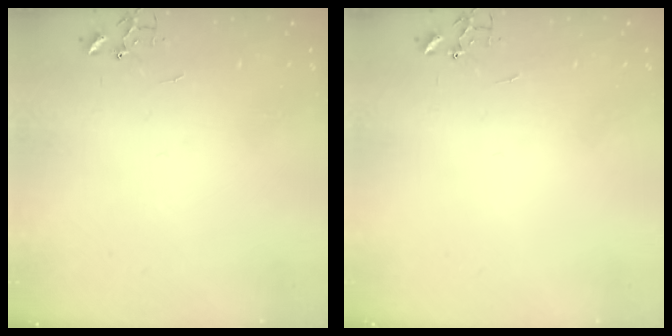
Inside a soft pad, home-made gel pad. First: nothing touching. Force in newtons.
{"total": 0.0}